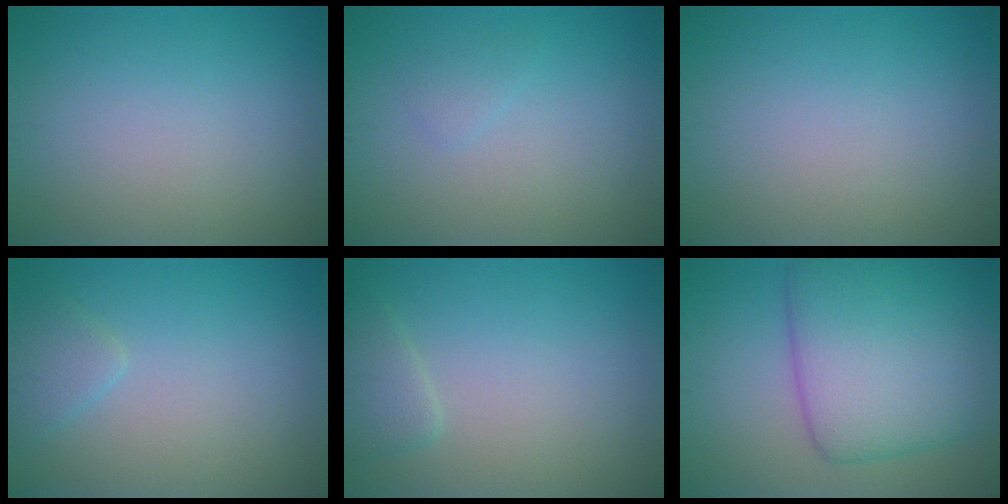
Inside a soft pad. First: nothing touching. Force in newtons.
{"total": 0.9, "press": 0.9, "slide": 0.0}
{"total": 0.0}
{"total": 1.5, "press": 1.5, "slide": 0.0}
{"total": 1.9, "press": 1.9, "slide": 0.2}
{"total": 9.6, "press": 9.6, "slide": 0.3}